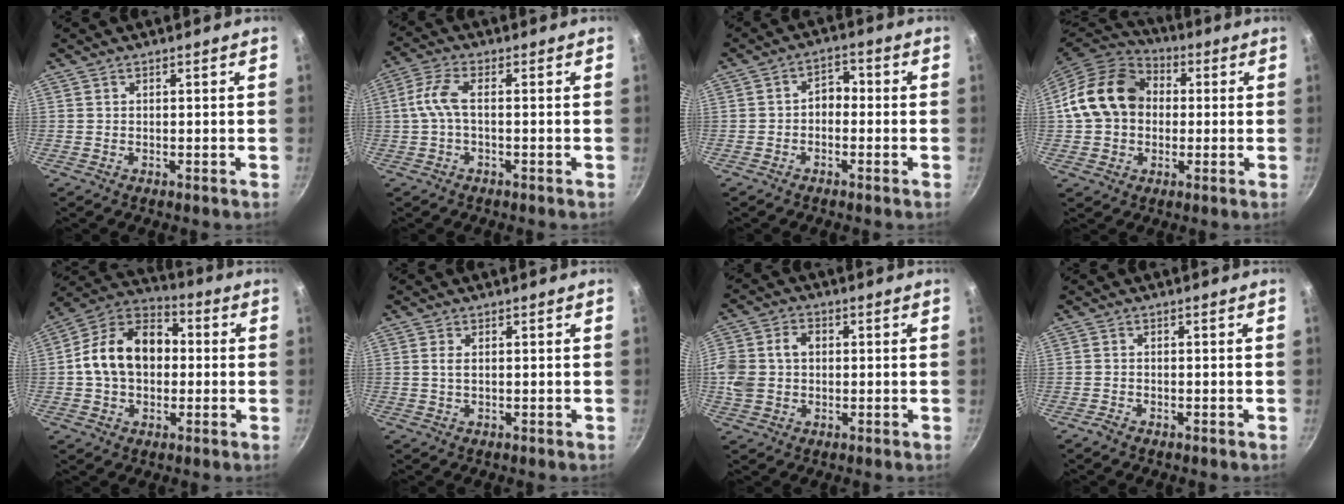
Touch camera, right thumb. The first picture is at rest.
{"total": 5.2, "force": [-0.7, 2.1, 4.7], "torque": [-0.117, 0.017, -0.021]}
{"total": 3.8, "force": [-1.0, 2.7, 2.5], "torque": [-0.020, 0.022, -0.025]}
{"total": 16.1, "force": [1.6, 12.8, 9.6], "torque": [-0.149, 0.033, 0.017]}
{"total": 16.1, "force": [0.3, 11.6, 11.1], "torque": [-0.158, 0.037, -0.014]}
{"total": 1.5, "force": [0.3, 0.8, 1.3], "torque": [-0.025, 0.000, 0.005]}
{"total": 10.9, "force": [0.9, 8.7, 6.5], "torque": [-0.139, 0.021, 0.011]}
{"total": 1.3, "force": [-1.0, 0.6, 0.6], "torque": [-0.017, 0.008, -0.023]}